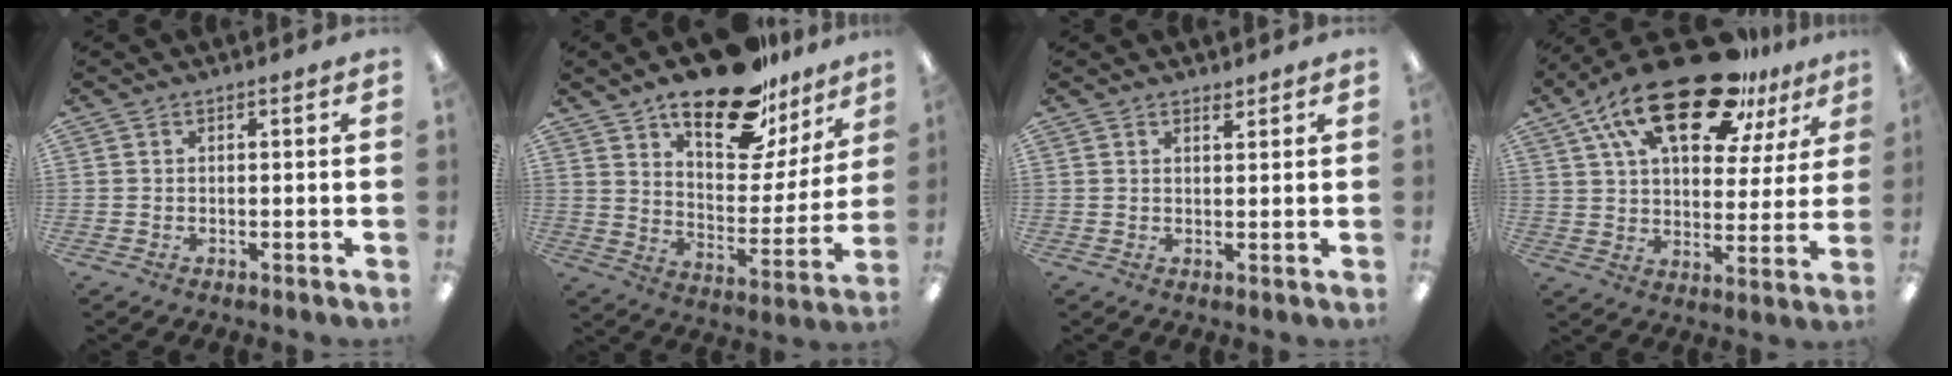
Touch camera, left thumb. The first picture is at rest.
{"total": 21.8, "force": [16.1, 9.0, 11.7], "torque": [-0.177, -0.100, 0.273]}
{"total": 1.7, "force": [1.4, 0.7, 0.6], "torque": [-0.005, -0.004, 0.025]}
{"total": 24.4, "force": [15.7, 10.3, 15.6], "torque": [-0.262, -0.080, 0.267]}